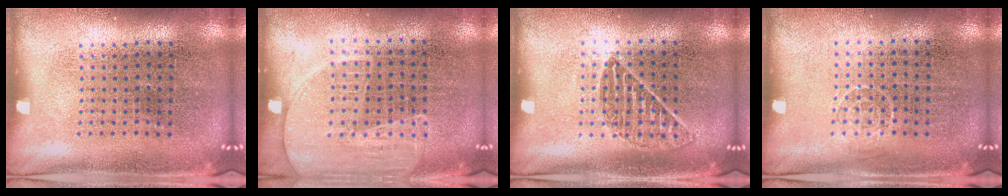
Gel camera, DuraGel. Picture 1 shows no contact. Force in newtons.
{"total": 1.6, "press": 1.4, "slide": 0.8}
{"total": 1.0, "press": 0.9, "slide": 0.4}
{"total": 0.7, "press": 0.5, "slide": 0.5}